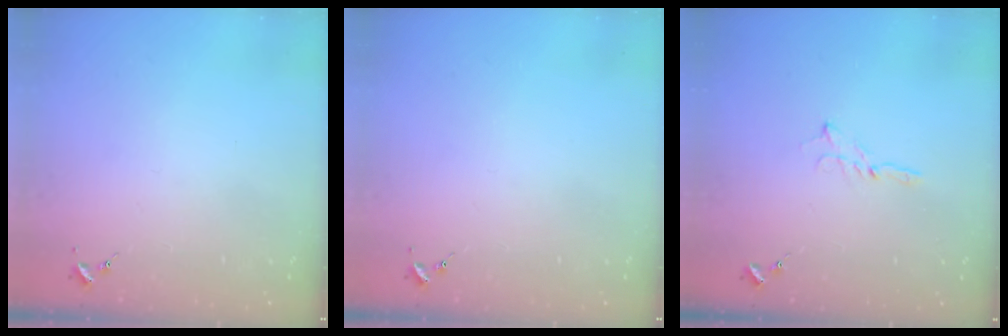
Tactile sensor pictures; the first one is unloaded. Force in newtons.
{"total": 0.0}
{"total": 2.0, "press": 2.0, "slide": 0.2}